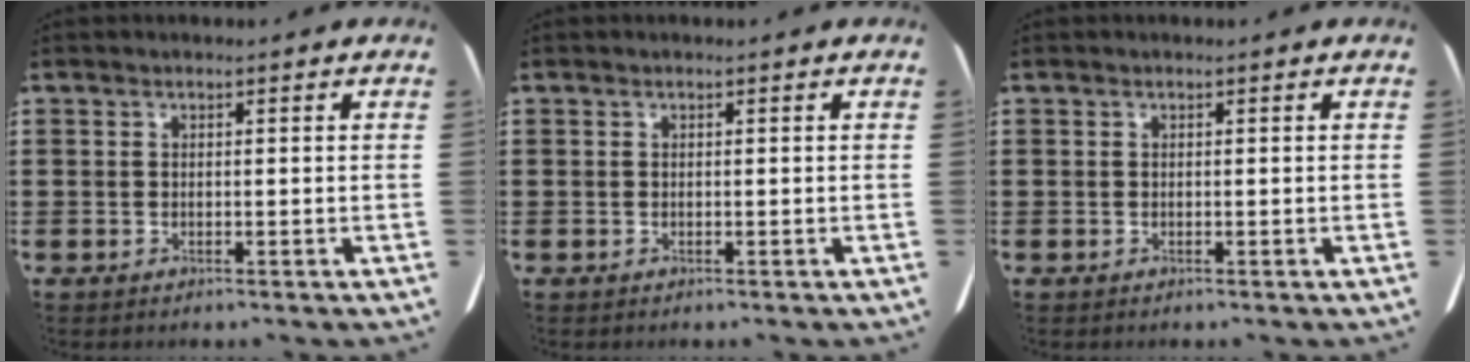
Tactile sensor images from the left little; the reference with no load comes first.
{"total": 0.0}
{"total": 0.0}